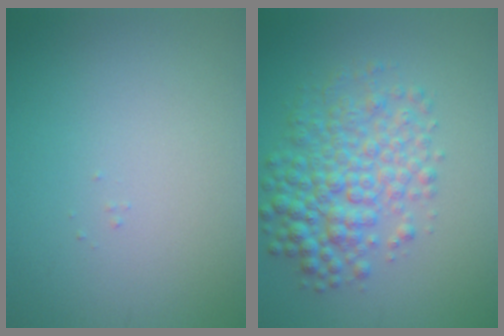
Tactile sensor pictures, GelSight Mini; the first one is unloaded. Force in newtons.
{"total": 5.5, "press": 5.5, "slide": 0.1}